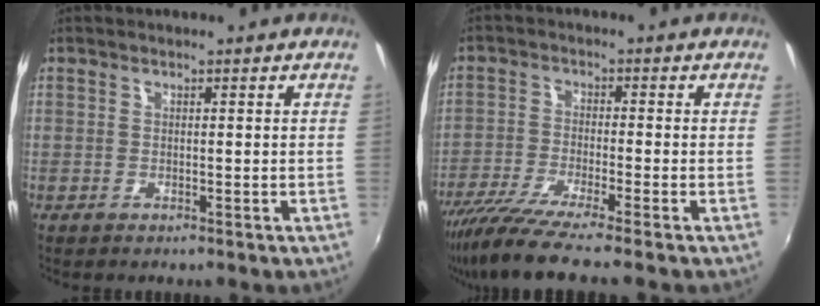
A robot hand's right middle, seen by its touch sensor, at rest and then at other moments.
{"total": 9.4, "force": [-7.7, -0.5, 5.5], "torque": [-0.120, -0.037, -0.138]}